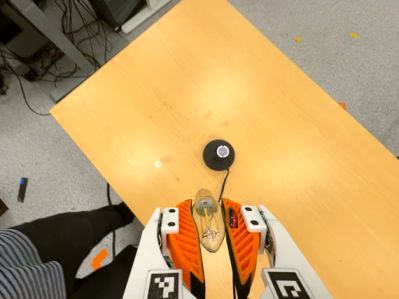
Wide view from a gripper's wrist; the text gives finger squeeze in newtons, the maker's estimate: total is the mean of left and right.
{"total": 22.3, "left": 25.5, "right": 19.0}